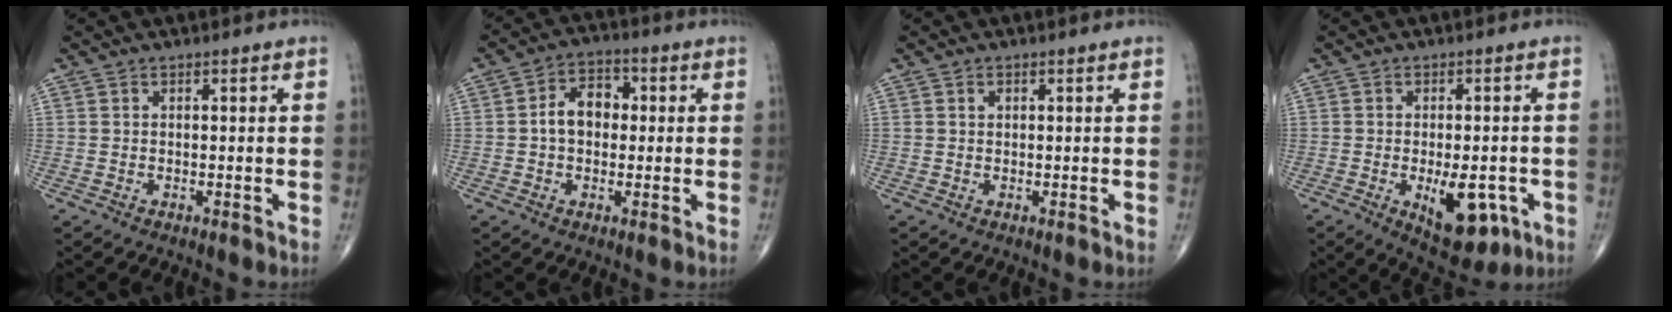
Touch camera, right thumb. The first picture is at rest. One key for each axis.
{"total": 7.3, "fx": 0.3, "fy": 5.2, "fz": 5.1, "tx": -0.068, "ty": 0.022, "tz": -0.004}
{"total": 0.9, "fx": 0.3, "fy": 0.7, "fz": 0.5, "tx": -0.007, "ty": 0.000, "tz": 0.006}
{"total": 10.9, "fx": -3.5, "fy": 5.2, "fz": 8.9, "tx": -0.104, "ty": -0.001, "tz": -0.037}